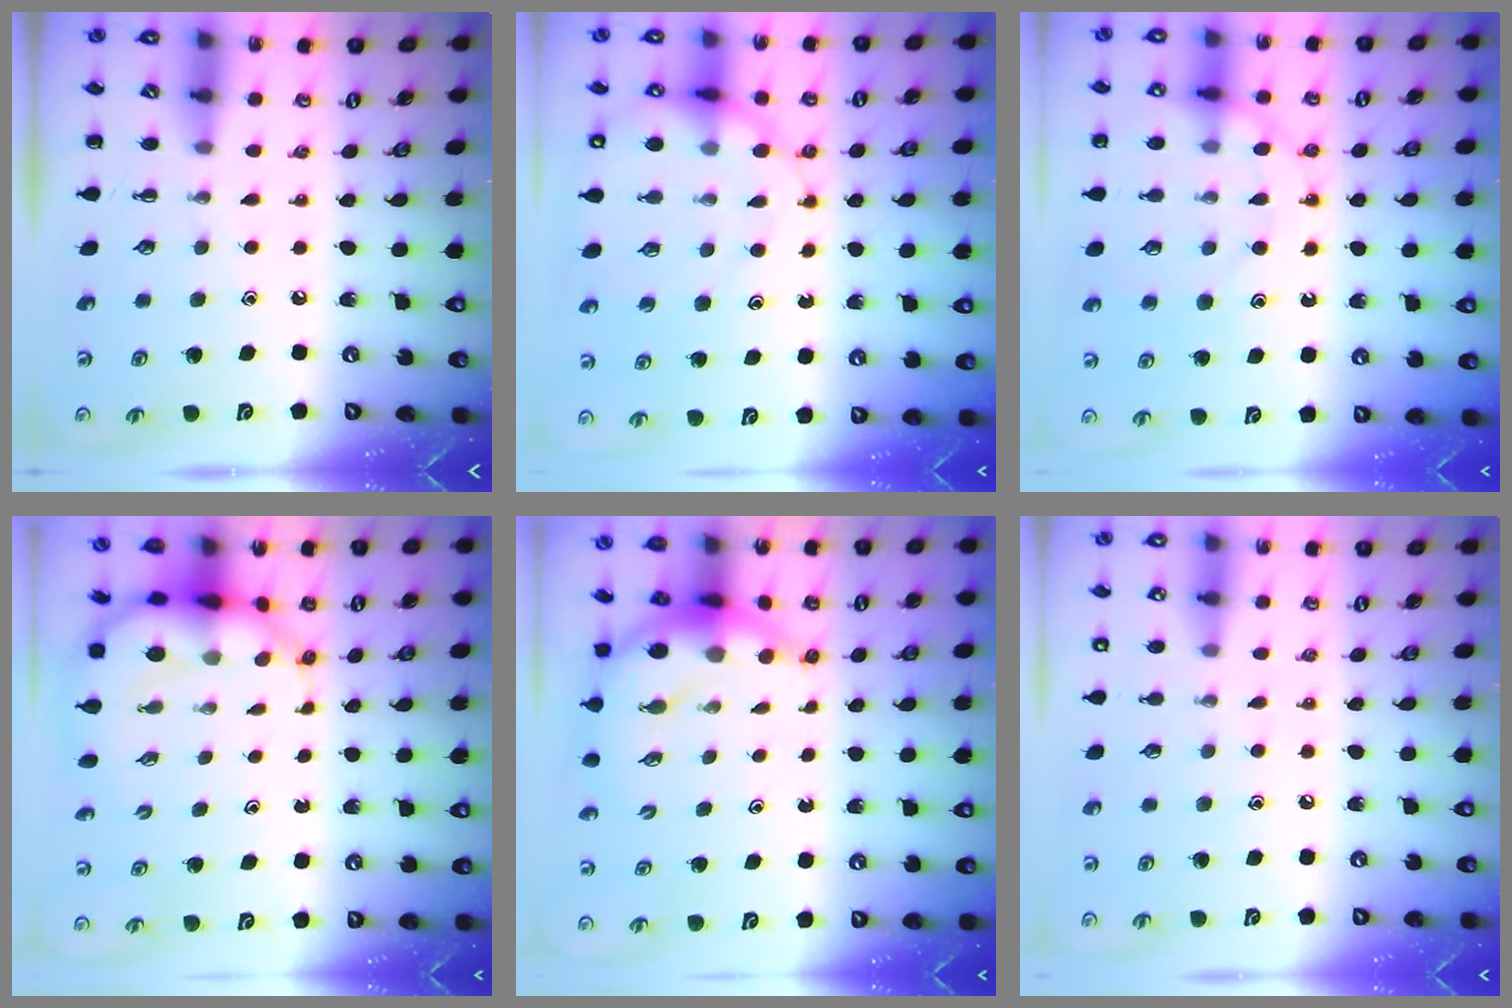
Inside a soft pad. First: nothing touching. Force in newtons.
{"total": 16.7, "press": 16.4, "slide": 3.4}
{"total": 13.6, "press": 13.6, "slide": 1.1}
{"total": 6.8, "press": 6.5, "slide": 1.9}
{"total": 7.4, "press": 7.1, "slide": 1.9}
{"total": 6.6, "press": 6.5, "slide": 1.2}